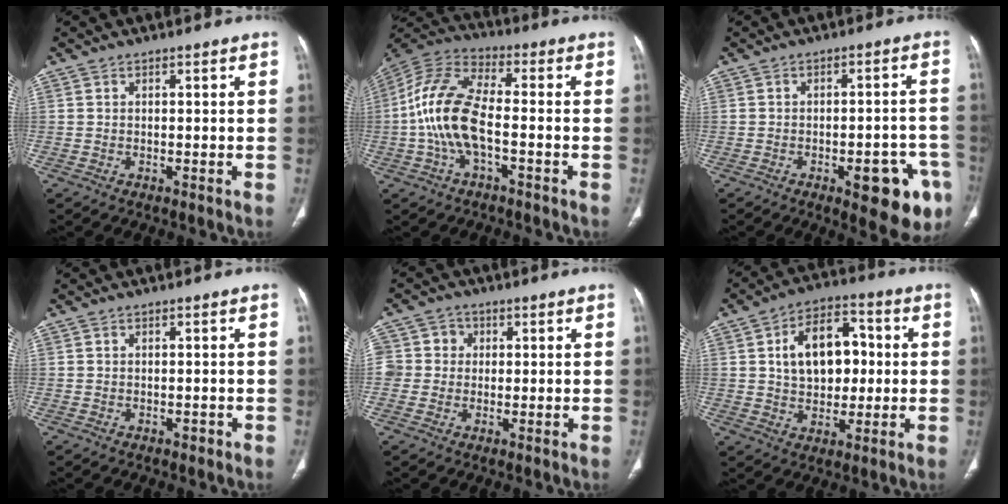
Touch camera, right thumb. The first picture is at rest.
{"total": 13.3, "force": [-2.4, 5.9, 11.7], "torque": [-0.255, 0.036, -0.052]}
{"total": 12.5, "force": [-5.5, 4.6, 10.2], "torque": [-0.093, 0.025, -0.059]}
{"total": 0.6, "force": [-0.4, 0.4, 0.3], "torque": [-0.002, 0.001, -0.005]}
{"total": 5.9, "force": [0.6, 5.7, 1.4], "torque": [-0.002, 0.013, 0.008]}
{"total": 13.6, "force": [1.8, 9.1, 9.9], "torque": [-0.121, 0.018, 0.028]}